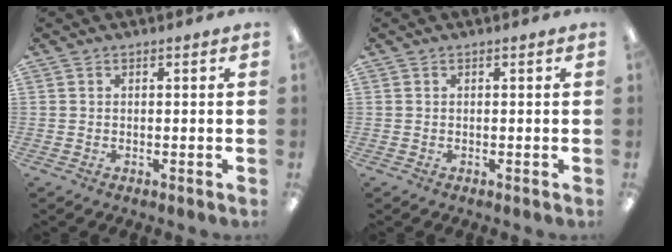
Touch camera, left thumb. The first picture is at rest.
{"total": 0.0}